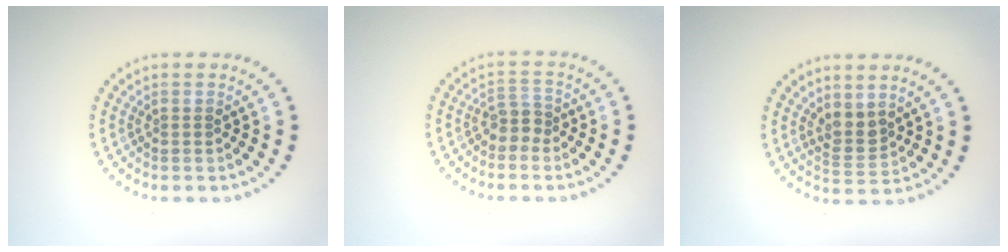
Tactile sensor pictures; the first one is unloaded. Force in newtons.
{"total": 1.8, "press": 1.4, "slide": 1.2}
{"total": 2.1, "press": 1.8, "slide": 1.1}